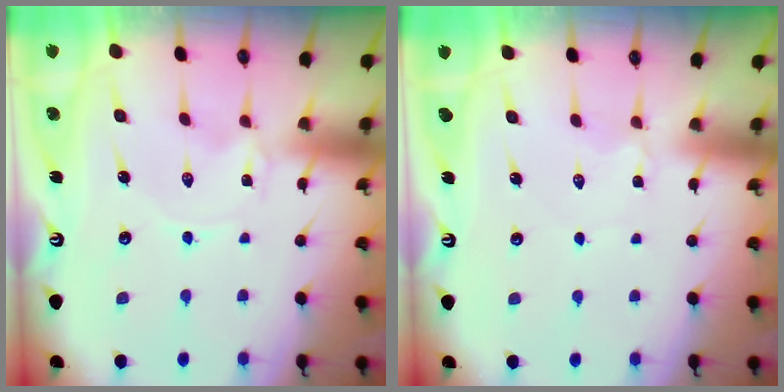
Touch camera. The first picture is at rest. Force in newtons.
{"total": 2.8, "press": 2.8, "slide": 0.3}